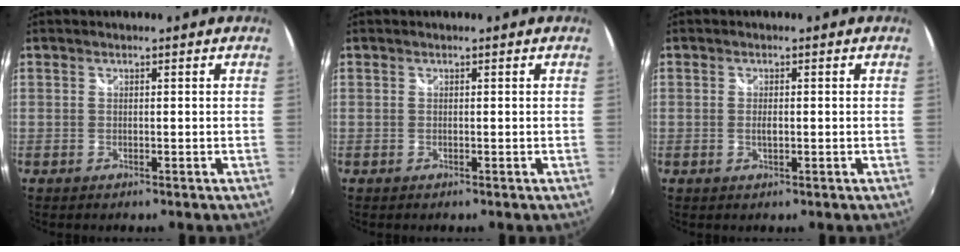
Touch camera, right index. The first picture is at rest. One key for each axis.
{"total": 0.0}
{"total": 1.4, "fx": -0.2, "fy": 0.6, "fz": 1.2, "tx": -0.023, "ty": -0.001, "tz": -0.004}